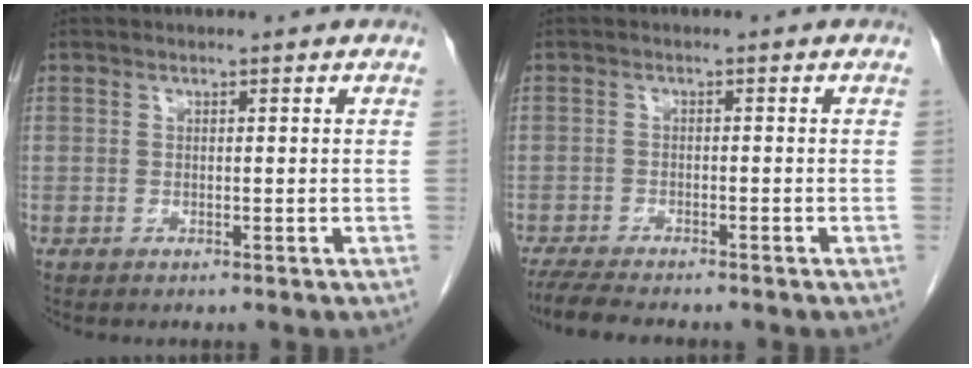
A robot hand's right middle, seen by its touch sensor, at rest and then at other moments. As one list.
[{"total": 6.7, "force": [-5.8, 0.9, 3.2], "torque": [-0.054, -0.017, -0.094]}]